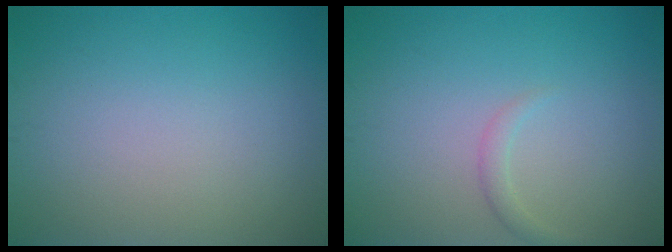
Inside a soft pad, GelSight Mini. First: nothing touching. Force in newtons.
{"total": 1.0, "press": 1.0, "slide": 0.1}